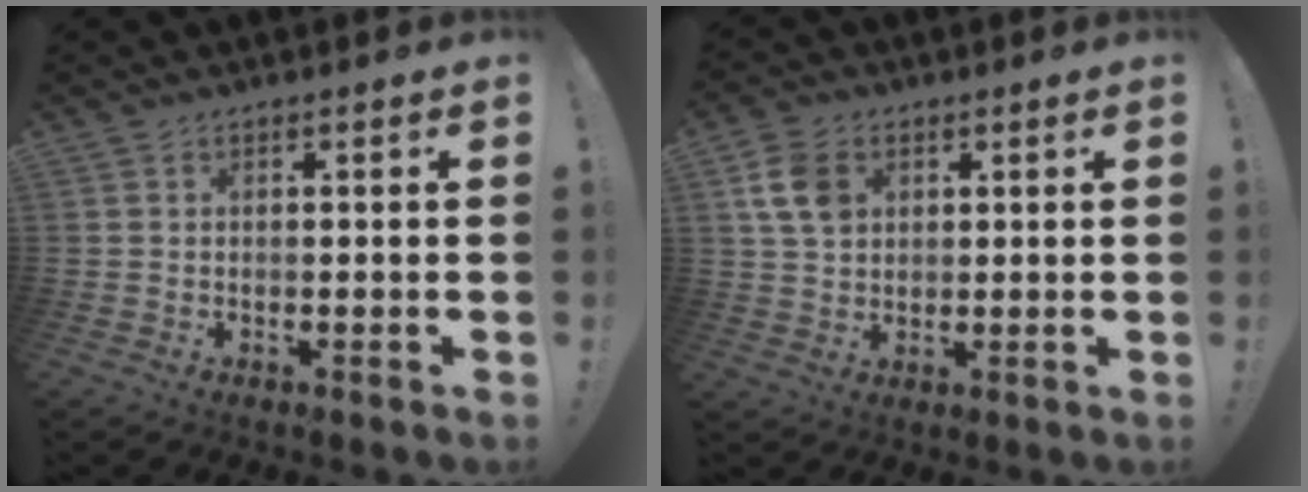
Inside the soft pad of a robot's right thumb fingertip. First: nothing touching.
{"total": 10.0, "force": [3.4, 7.6, 5.5], "torque": [-0.090, 0.000, 0.070]}